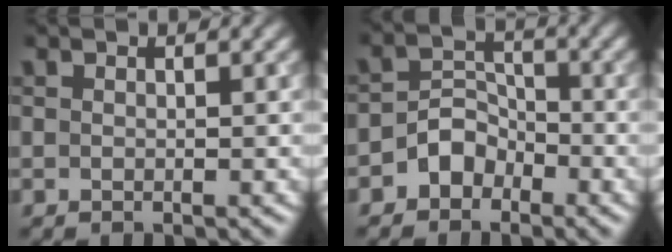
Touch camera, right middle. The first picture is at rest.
{"total": 2.7, "force": [-1.8, 1.9, 0.8], "torque": [-0.005, 0.013, -0.036]}